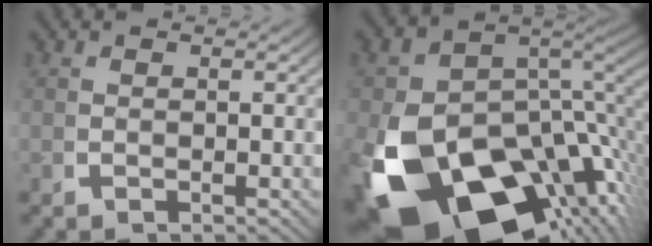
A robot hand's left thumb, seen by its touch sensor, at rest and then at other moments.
{"total": 26.5, "force": [-8.7, 16.7, 18.6], "torque": [-0.334, -0.099, -0.100]}